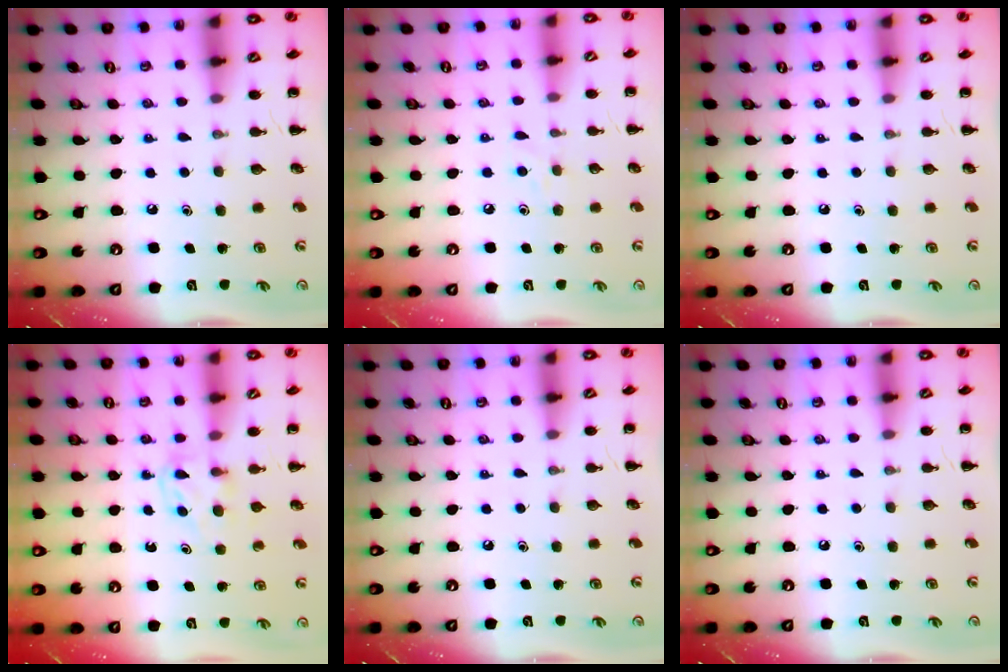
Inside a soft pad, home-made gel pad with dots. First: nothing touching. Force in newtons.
{"total": 4.1, "press": 3.8, "slide": 1.5}
{"total": 0.0}
{"total": 3.6, "press": 3.3, "slide": 1.3}
{"total": 0.0}
{"total": 0.0}